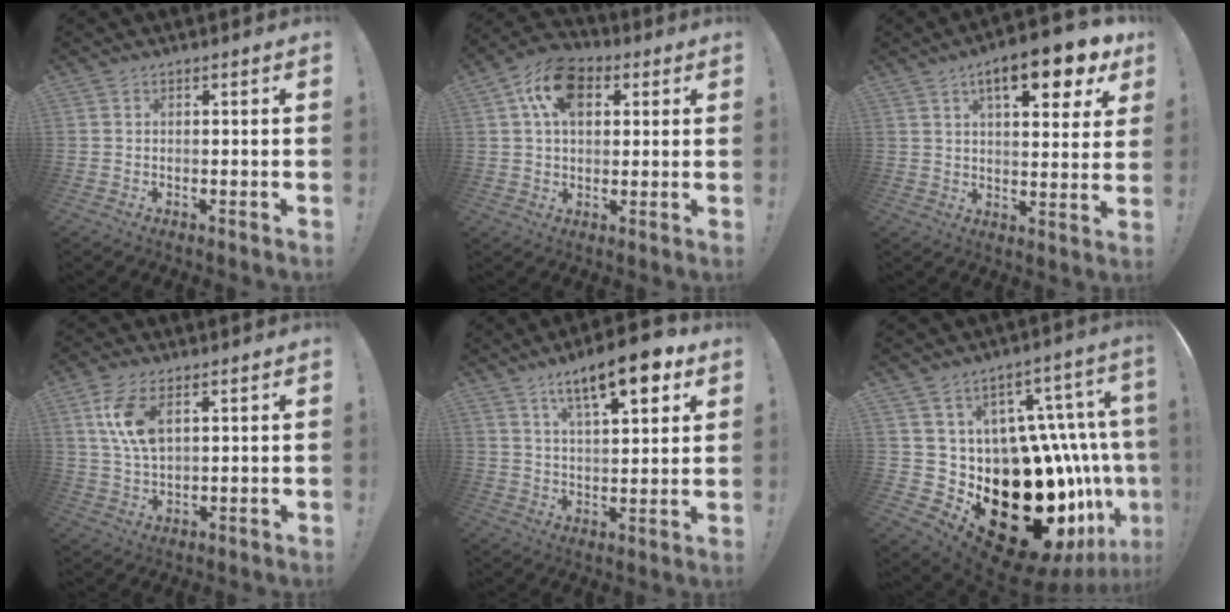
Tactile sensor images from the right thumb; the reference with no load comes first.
{"total": 12.5, "force": [4.6, 8.3, 8.1], "torque": [-0.137, 0.002, 0.089]}
{"total": 13.0, "force": [6.7, 4.0, 10.4], "torque": [-0.149, -0.028, 0.105]}
{"total": 9.3, "force": [3.7, 4.6, 7.2], "torque": [-0.139, -0.009, 0.066]}
{"total": 14.3, "force": [8.2, 4.4, 10.8], "torque": [-0.169, -0.034, 0.132]}
{"total": 31.6, "force": [-11.6, 18.5, 22.8], "torque": [-0.270, 0.011, -0.106]}